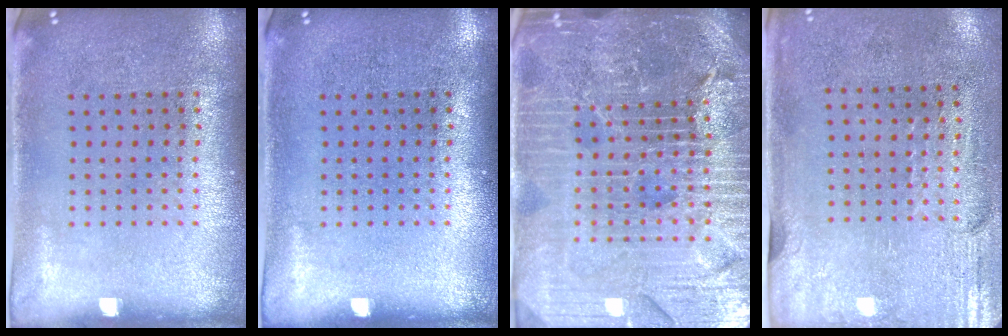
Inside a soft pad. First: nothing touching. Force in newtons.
{"total": 0.0}
{"total": 5.9, "press": 5.3, "slide": 2.6}
{"total": 2.9, "press": 2.5, "slide": 1.5}